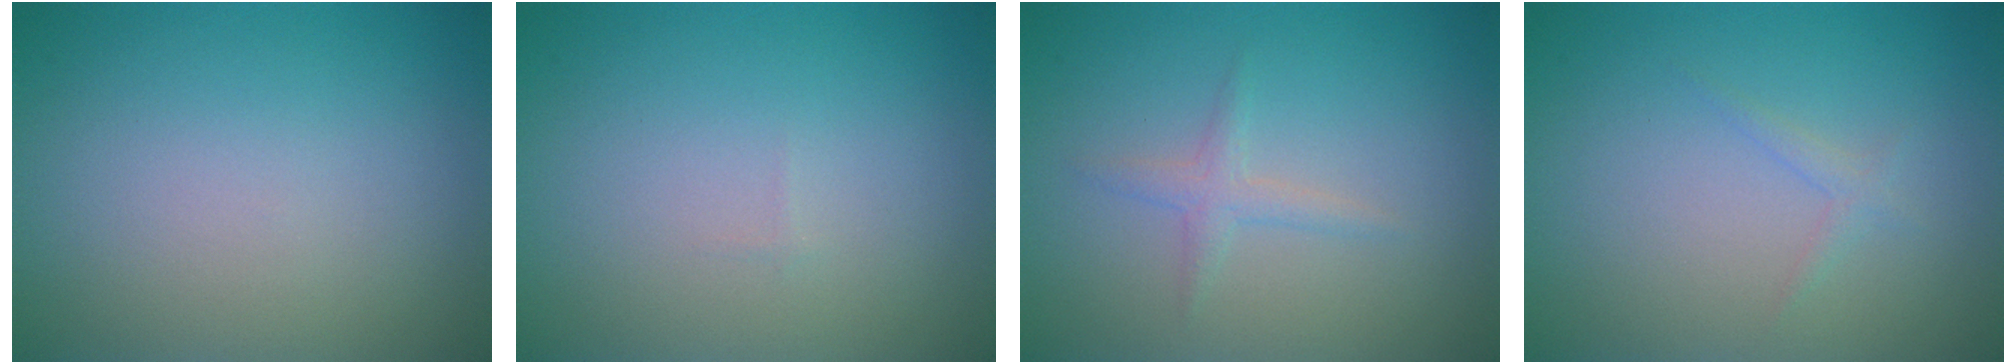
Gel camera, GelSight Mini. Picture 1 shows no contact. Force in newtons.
{"total": 0.0}
{"total": 1.3, "press": 1.3, "slide": 0.0}
{"total": 0.8, "press": 0.8, "slide": 0.0}